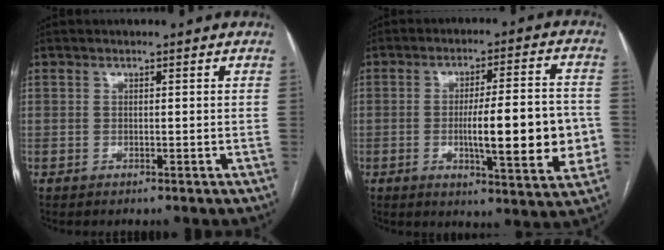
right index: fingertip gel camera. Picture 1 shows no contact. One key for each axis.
{"total": 14.6, "fx": -2.1, "fy": 2.5, "fz": 14.2, "tx": -0.202, "ty": 0.006, "tz": -0.023}